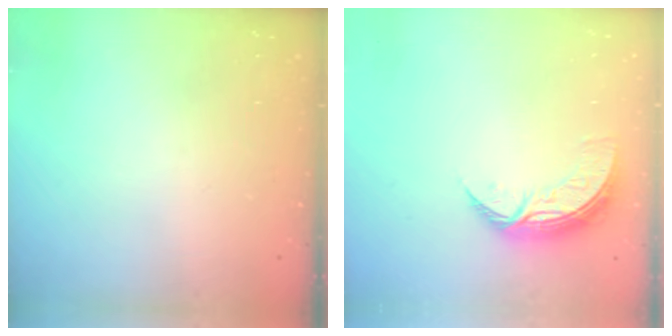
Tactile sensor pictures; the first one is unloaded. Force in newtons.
{"total": 8.4, "press": 8.4, "slide": 0.4}